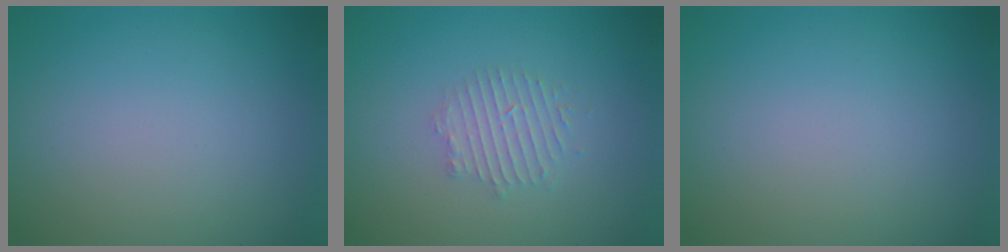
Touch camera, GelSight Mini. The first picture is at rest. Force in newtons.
{"total": 2.1, "press": 2.1, "slide": 0.4}
{"total": 0.0}